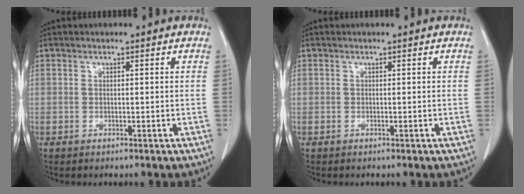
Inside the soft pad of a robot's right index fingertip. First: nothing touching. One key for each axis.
{"total": 0.0}